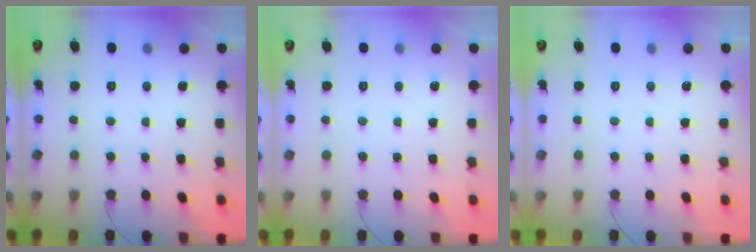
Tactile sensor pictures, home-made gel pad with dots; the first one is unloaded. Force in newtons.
{"total": 0.0}
{"total": 0.0}